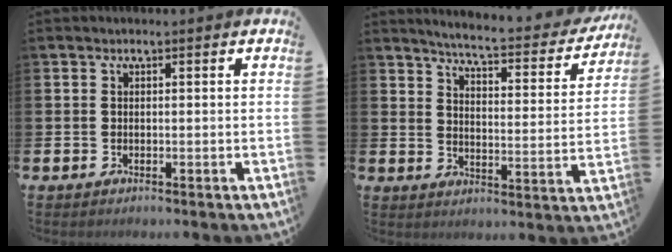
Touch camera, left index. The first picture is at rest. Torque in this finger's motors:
{"motor_torque": [0.08, -0.68, 0.59, 0.12]}